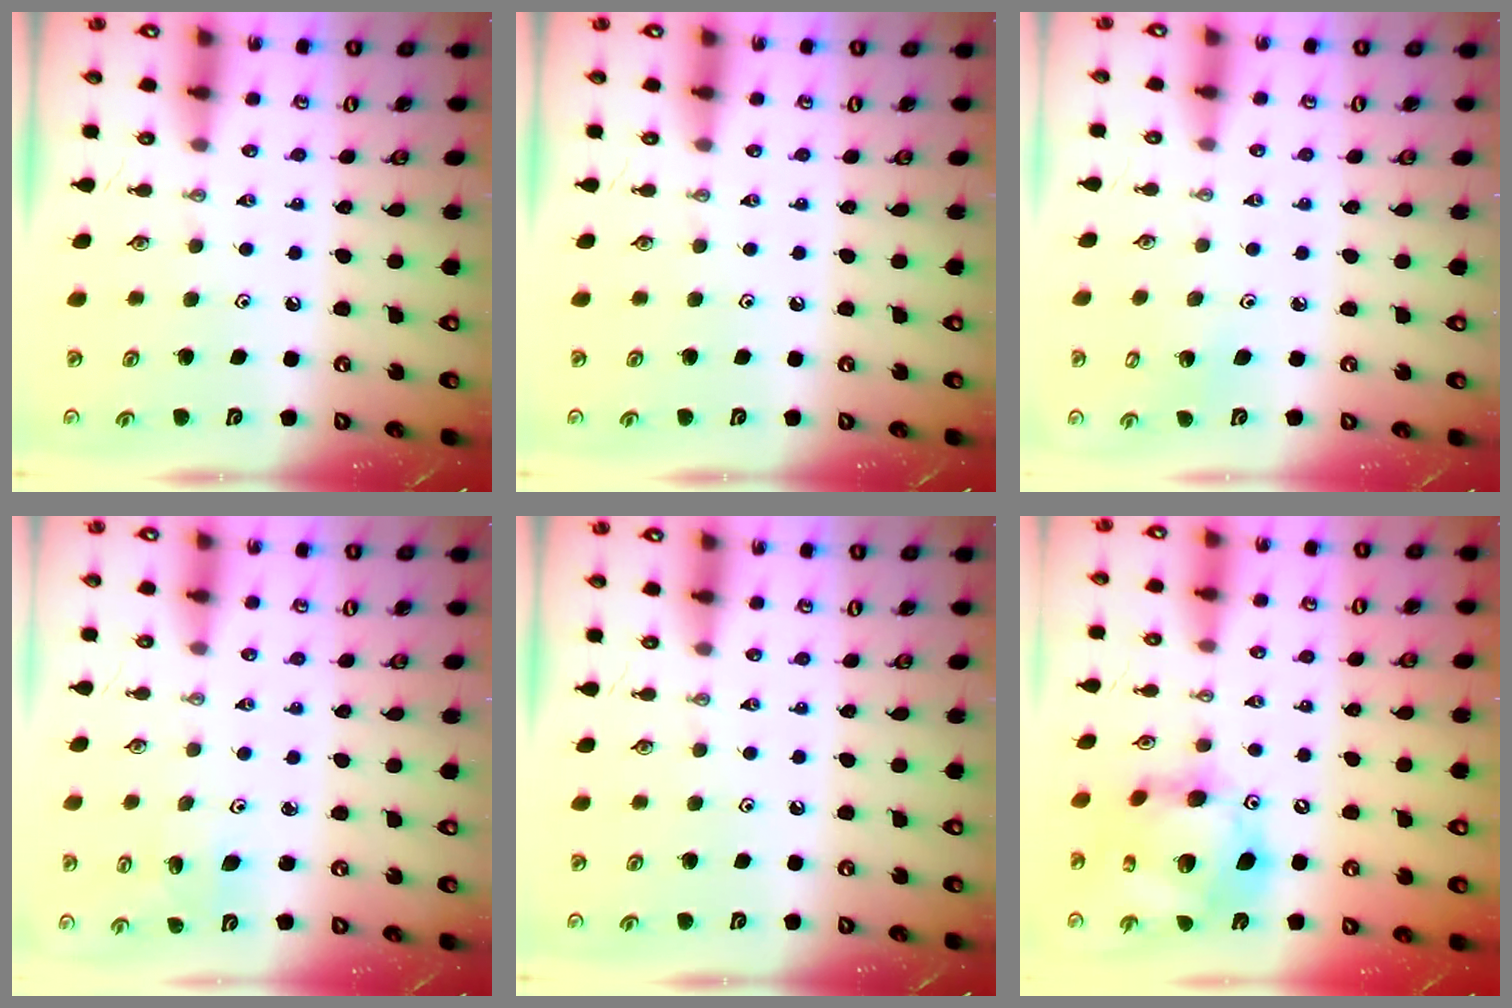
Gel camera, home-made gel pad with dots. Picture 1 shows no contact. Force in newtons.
{"total": 0.0}
{"total": 3.0, "press": 2.9, "slide": 0.3}
{"total": 2.4, "press": 2.4, "slide": 0.1}
{"total": 0.0}
{"total": 17.1, "press": 17.0, "slide": 1.8}